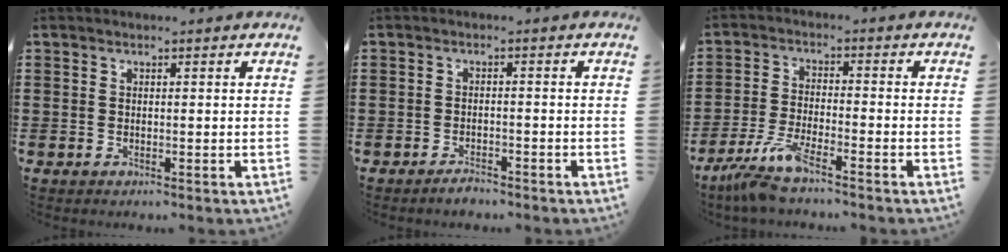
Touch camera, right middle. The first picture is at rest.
{"total": 2.0, "force": [-1.9, 0.5, 0.5], "torque": [-0.014, 0.001, -0.037]}
{"total": 6.4, "force": [-5.2, 0.5, 3.7], "torque": [-0.092, -0.017, -0.103]}